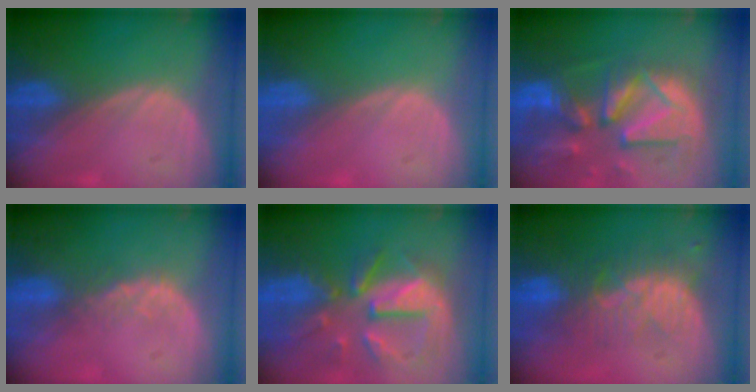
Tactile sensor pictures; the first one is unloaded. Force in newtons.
{"total": 0.0}
{"total": 13.3, "press": 11.4, "slide": 6.7}
{"total": 2.6, "press": 2.1, "slide": 1.5}
{"total": 10.8, "press": 9.6, "slide": 4.9}
{"total": 8.1, "press": 7.5, "slide": 3.1}